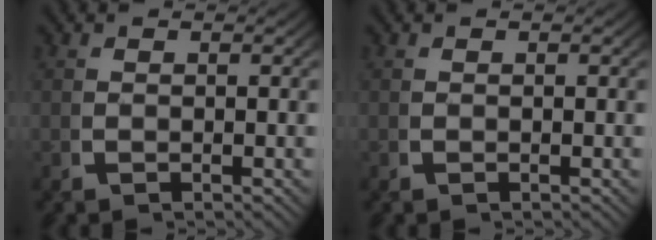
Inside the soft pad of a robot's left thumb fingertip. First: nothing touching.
{"total": 0.0}